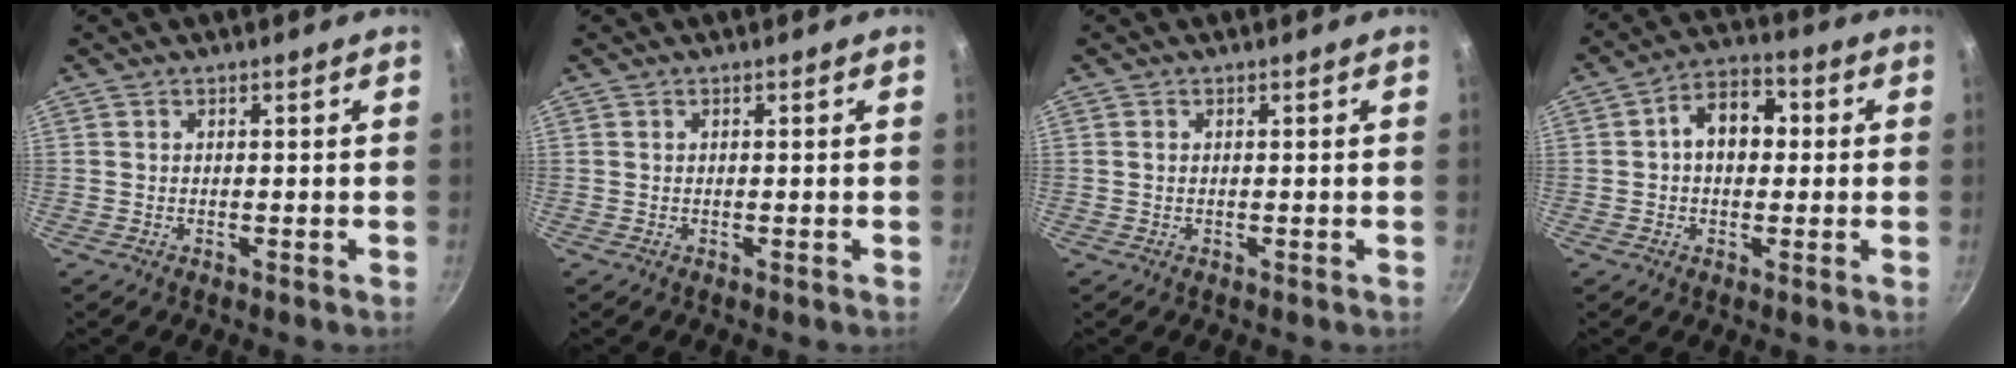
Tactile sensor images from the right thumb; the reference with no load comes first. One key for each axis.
{"total": 0.0}
{"total": 0.5, "fx": 0.1, "fy": 0.4, "fz": 0.3, "tx": -0.006, "ty": 0.002, "tz": 0.001}
{"total": 9.2, "fx": 0.9, "fy": 6.4, "fz": 6.5, "tx": -0.062, "ty": 0.024, "tz": 0.002}